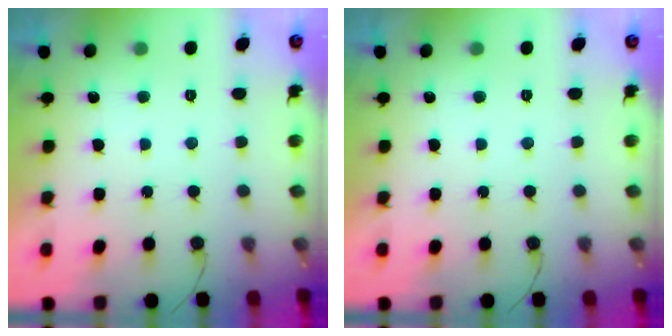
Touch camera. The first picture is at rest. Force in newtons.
{"total": 0.0}